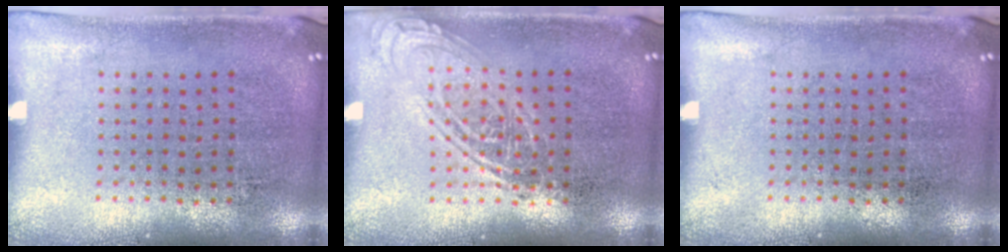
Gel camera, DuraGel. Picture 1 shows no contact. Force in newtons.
{"total": 2.4, "press": 2.3, "slide": 0.3}
{"total": 0.0}